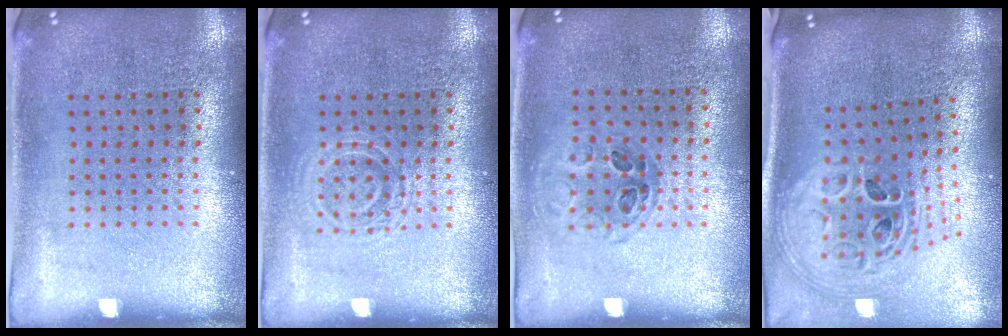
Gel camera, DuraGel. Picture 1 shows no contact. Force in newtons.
{"total": 1.7, "press": 1.7, "slide": 0.4}
{"total": 1.0, "press": 0.7, "slide": 0.6}
{"total": 2.9, "press": 2.0, "slide": 2.0}